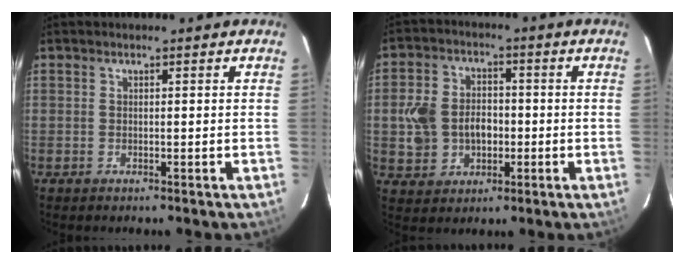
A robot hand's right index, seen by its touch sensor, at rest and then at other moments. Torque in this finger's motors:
{"motor_torque": [0.16, 0.05, 0.42, 0.09]}